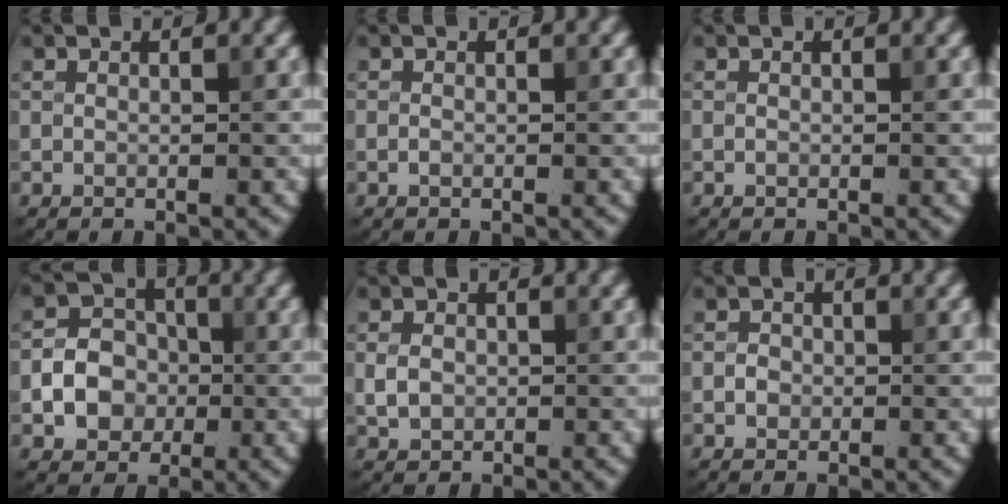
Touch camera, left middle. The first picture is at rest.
{"total": 0.5, "force": [-0.2, 0.4, 0.3], "torque": [-0.005, -0.001, -0.005]}
{"total": 0.0}
{"total": 4.5, "force": [-1.0, 3.8, 2.2], "torque": [-0.026, 0.002, -0.026]}
{"total": 2.0, "force": [-0.1, 1.6, 1.1], "torque": [-0.022, -0.001, -0.006]}
{"total": 1.1, "force": [-0.2, 1.0, 0.4], "torque": [-0.004, -0.001, -0.008]}